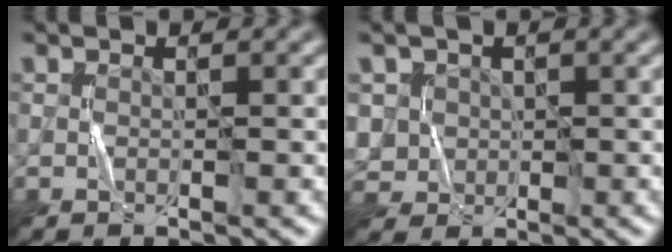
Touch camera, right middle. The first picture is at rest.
{"total": 3.4, "force": [0.6, 3.3, 0.9], "torque": [-0.028, 0.007, 0.021]}